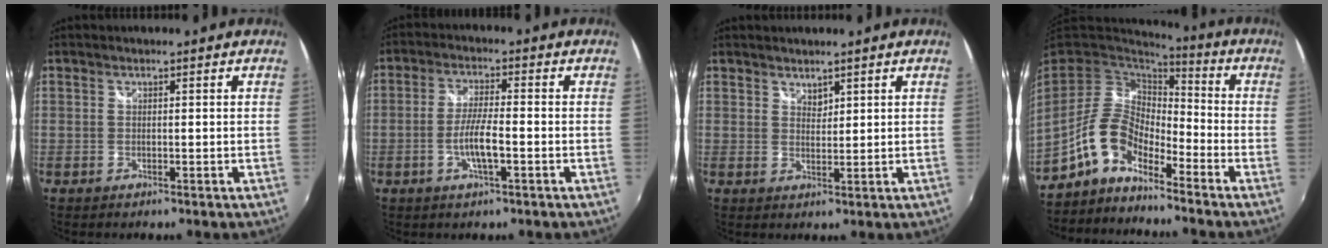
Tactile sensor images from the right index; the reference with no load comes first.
{"total": 6.1, "force": [-2.0, 0.9, 5.6], "torque": [-0.112, -0.003, -0.038]}
{"total": 1.9, "force": [1.7, 0.8, 0.4], "torque": [-0.001, 0.002, 0.030]}
{"total": 9.7, "force": [-6.4, 4.5, 5.7], "torque": [-0.115, 0.018, -0.133]}